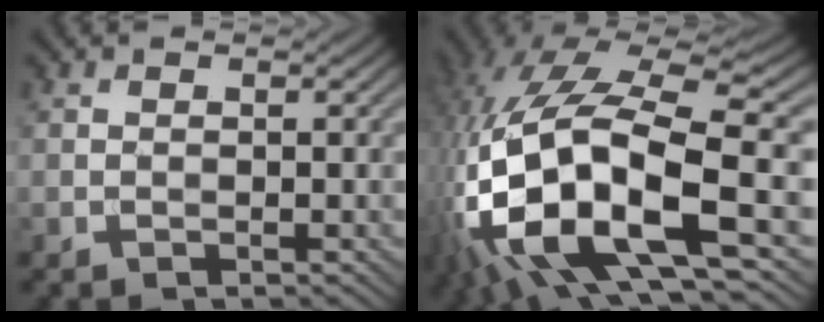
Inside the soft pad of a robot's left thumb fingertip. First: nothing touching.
{"total": 20.1, "force": [-4.4, 9.6, 17.1], "torque": [-0.363, -0.040, -0.057]}